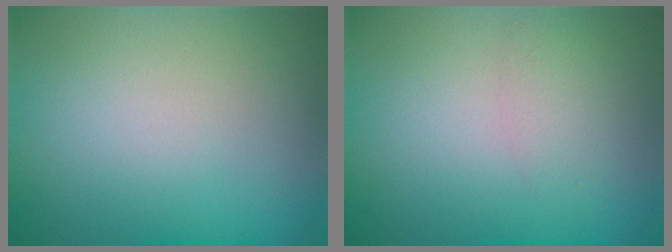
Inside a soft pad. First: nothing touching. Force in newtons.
{"total": 1.6, "press": 1.6, "slide": 0.1}